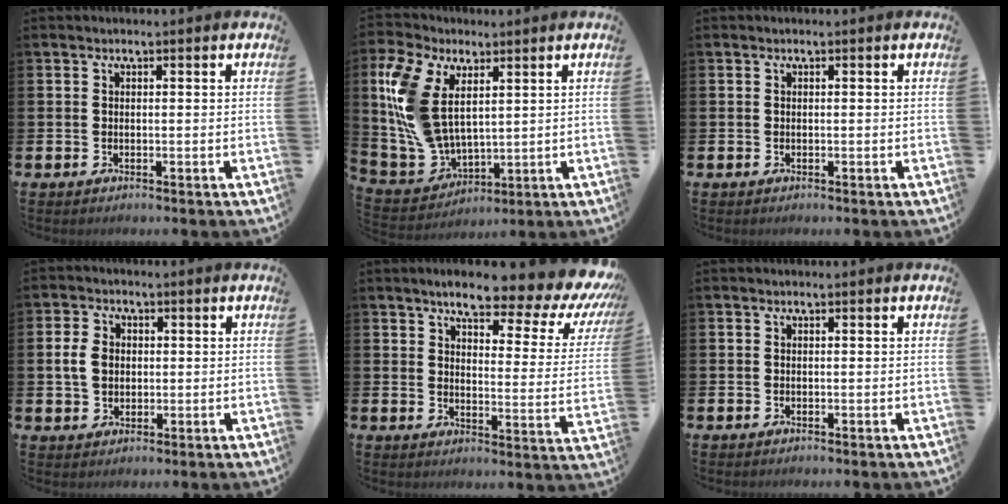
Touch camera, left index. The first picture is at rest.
{"total": 11.2, "force": [5.0, 6.9, 7.3], "torque": [-0.189, -0.001, 0.094]}
{"total": 0.0}
{"total": 4.1, "force": [0.7, 3.2, 2.5], "torque": [-0.045, 0.010, 0.008]}
{"total": 8.7, "force": [7.3, 2.1, 4.2], "torque": [-0.082, -0.056, 0.113]}
{"total": 0.0}